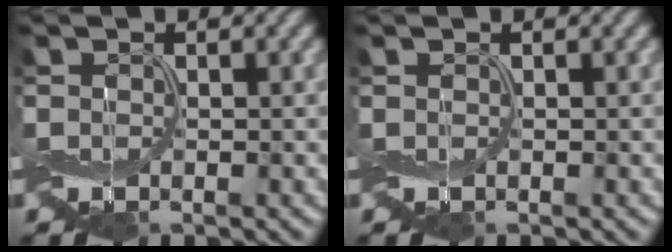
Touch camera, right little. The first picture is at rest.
{"total": 0.0}